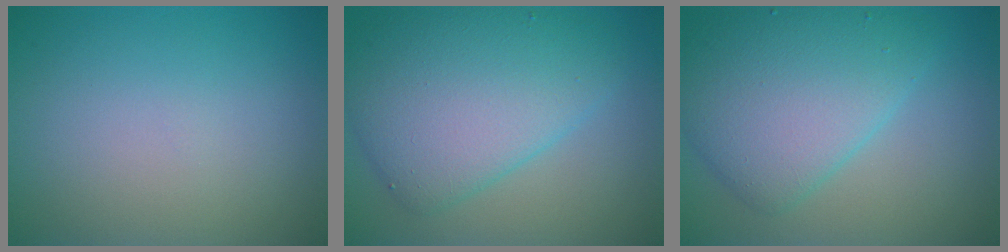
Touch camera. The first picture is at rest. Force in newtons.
{"total": 7.8, "press": 7.8, "slide": 0.2}
{"total": 6.9, "press": 6.9, "slide": 0.1}